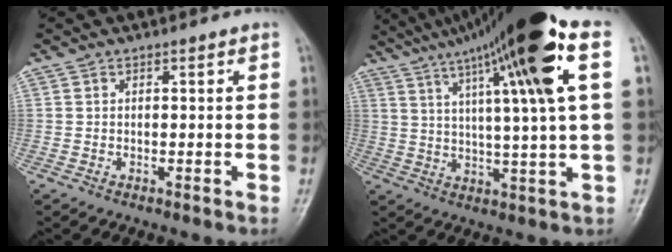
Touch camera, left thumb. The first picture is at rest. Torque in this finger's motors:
{"motor_torque": [1.11, 0.30, 2.00, -0.76, 0.25]}